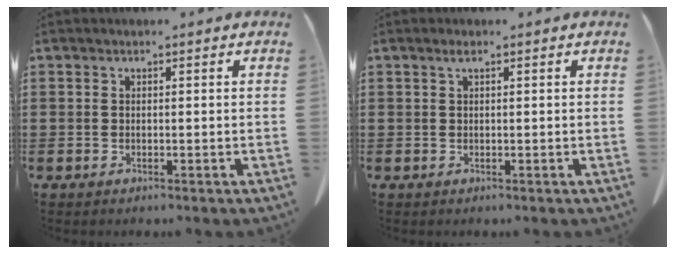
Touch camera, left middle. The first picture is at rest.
{"total": 0.8, "force": [0.4, 0.1, 0.7], "torque": [-0.015, 0.002, 0.007]}